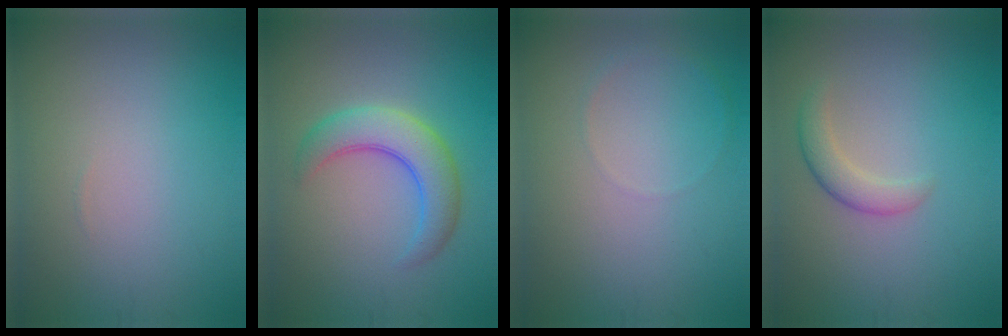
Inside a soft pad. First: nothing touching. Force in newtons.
{"total": 5.1, "press": 5.1, "slide": 0.2}
{"total": 0.6, "press": 0.6, "slide": 0.1}
{"total": 2.2, "press": 2.2, "slide": 0.1}